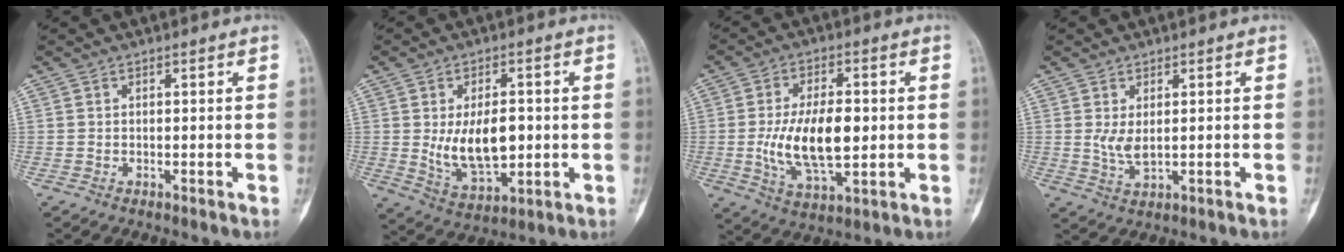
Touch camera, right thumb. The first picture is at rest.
{"total": 11.5, "force": [0.0, 6.4, 9.5], "torque": [-0.144, -0.010, 0.016]}
{"total": 13.9, "force": [-0.5, 6.7, 12.2], "torque": [-0.212, -0.005, -0.002]}
{"total": 3.5, "force": [0.5, 1.4, 3.2], "torque": [-0.069, -0.012, 0.017]}